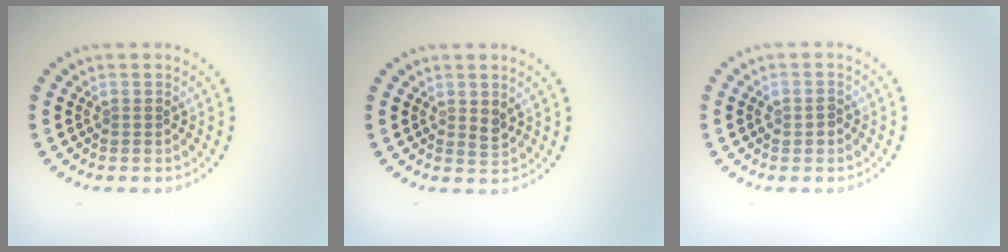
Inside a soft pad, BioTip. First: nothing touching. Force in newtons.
{"total": 1.0, "press": 1.0, "slide": 0.3}
{"total": 1.1, "press": 1.1, "slide": 0.1}